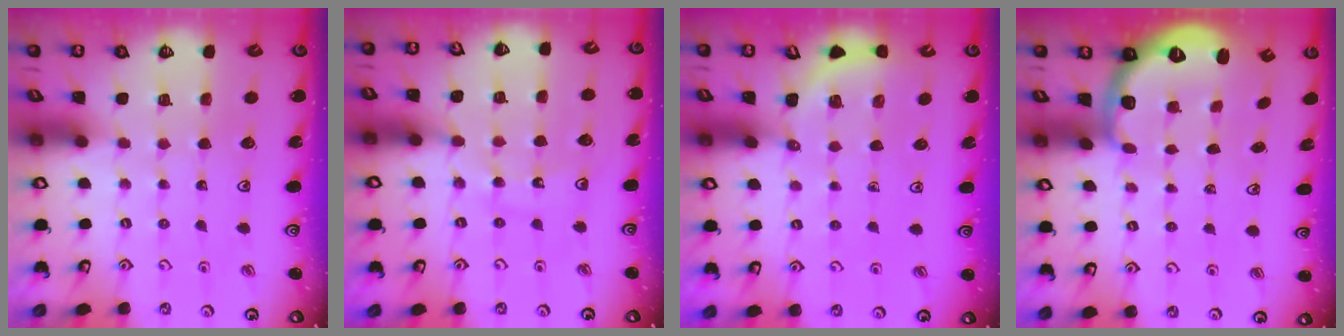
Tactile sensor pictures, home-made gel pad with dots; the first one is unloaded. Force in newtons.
{"total": 12.1, "press": 11.9, "slide": 2.2}
{"total": 2.7, "press": 2.7, "slide": 0.2}
{"total": 2.7, "press": 1.6, "slide": 2.1}